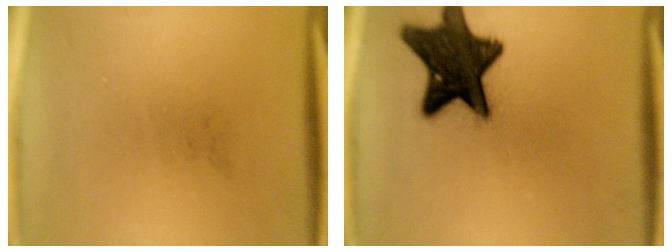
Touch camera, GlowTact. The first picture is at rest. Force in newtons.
{"total": 17.0}